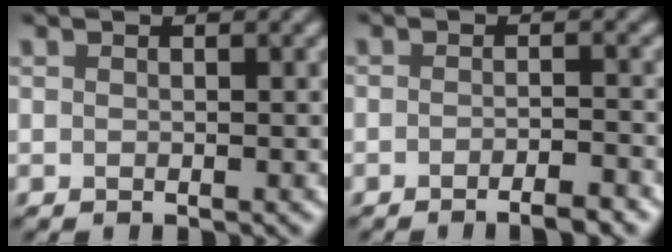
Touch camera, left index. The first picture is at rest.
{"total": 2.9, "force": [-2.2, 0.3, 1.9], "torque": [-0.025, 0.004, -0.037]}